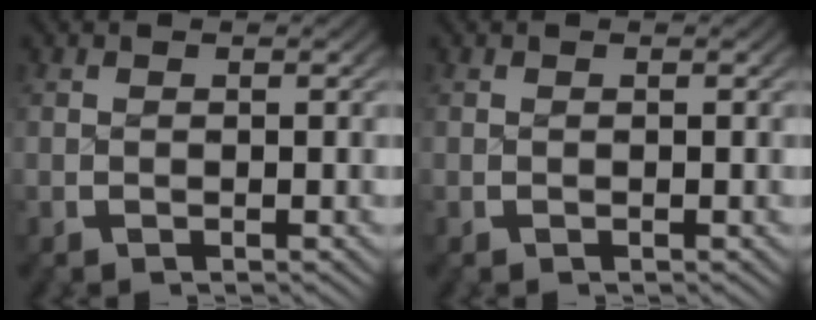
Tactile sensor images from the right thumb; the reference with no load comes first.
{"total": 0.0}